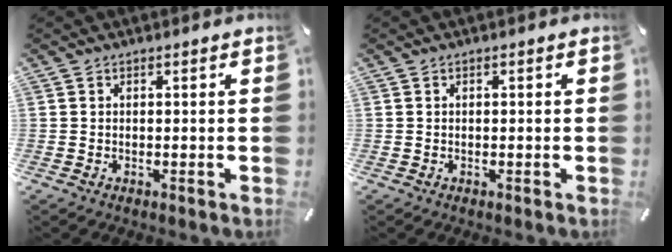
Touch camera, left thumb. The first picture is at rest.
{"total": 0.6, "force": [-0.2, 0.2, 0.5], "torque": [-0.010, -0.001, -0.004]}